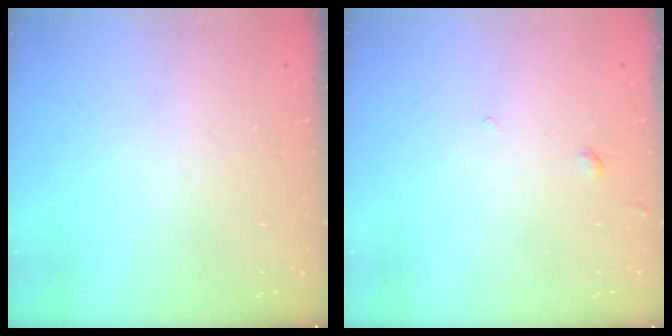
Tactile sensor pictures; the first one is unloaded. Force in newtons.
{"total": 1.5, "press": 1.5, "slide": 0.5}